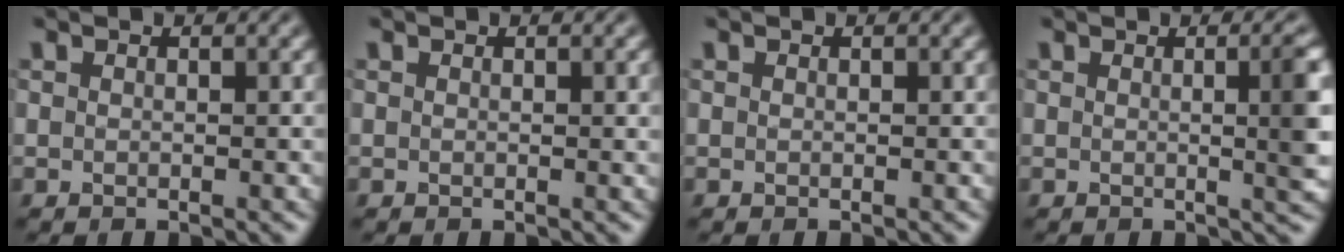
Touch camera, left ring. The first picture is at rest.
{"total": 0.9, "force": [0.2, 0.2, 0.9], "torque": [-0.007, 0.002, 0.001]}
{"total": 0.0}
{"total": 4.3, "force": [0.1, 1.1, 4.1], "torque": [-0.041, 0.004, -0.002]}